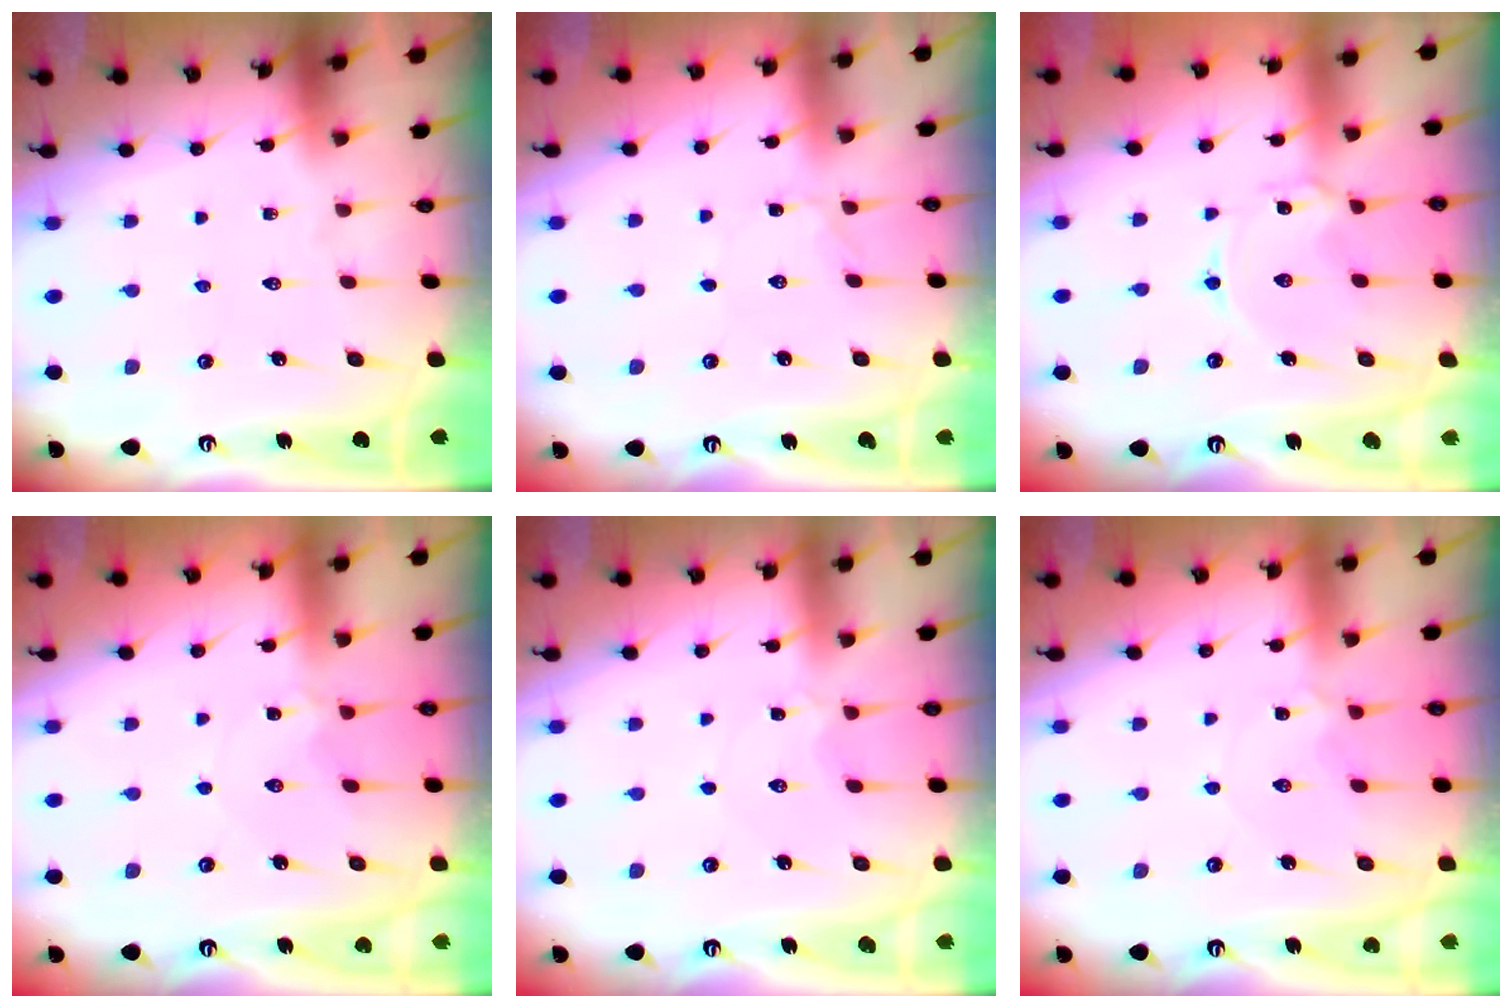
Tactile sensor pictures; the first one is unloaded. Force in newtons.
{"total": 1.5, "press": 1.4, "slide": 0.1}
{"total": 2.3, "press": 2.3, "slide": 0.4}
{"total": 1.5, "press": 1.5, "slide": 0.3}
{"total": 2.8, "press": 2.8, "slide": 0.3}
{"total": 4.0, "press": 4.0, "slide": 0.7}